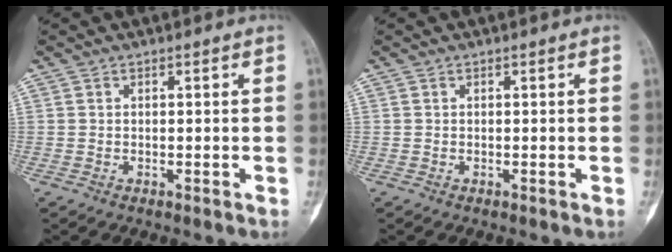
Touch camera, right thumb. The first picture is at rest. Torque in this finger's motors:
{"motor_torque": [0.00, 0.00, 0.05, 0.00, 0.04]}